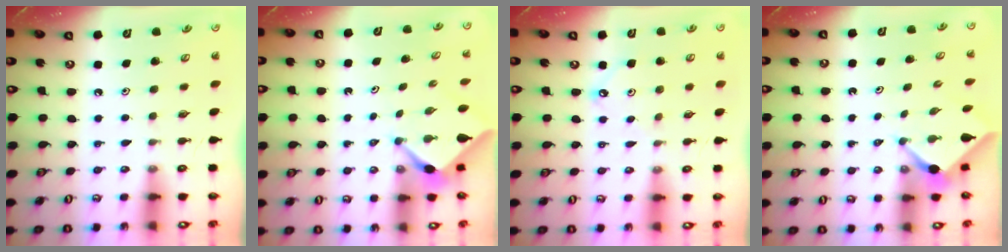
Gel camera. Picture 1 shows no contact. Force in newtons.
{"total": 2.2, "press": 2.2, "slide": 0.3}
{"total": 5.0, "press": 5.0, "slide": 0.3}
{"total": 2.4, "press": 2.4, "slide": 0.3}